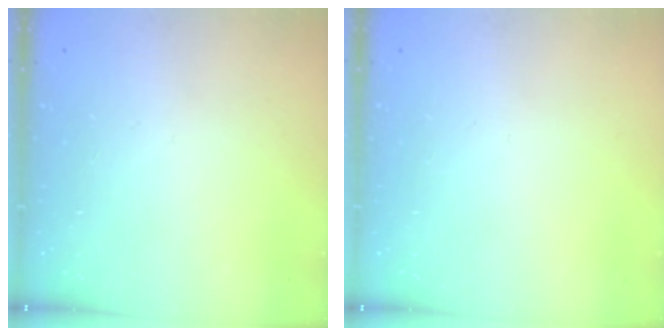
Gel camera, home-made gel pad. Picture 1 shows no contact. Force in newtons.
{"total": 0.0}